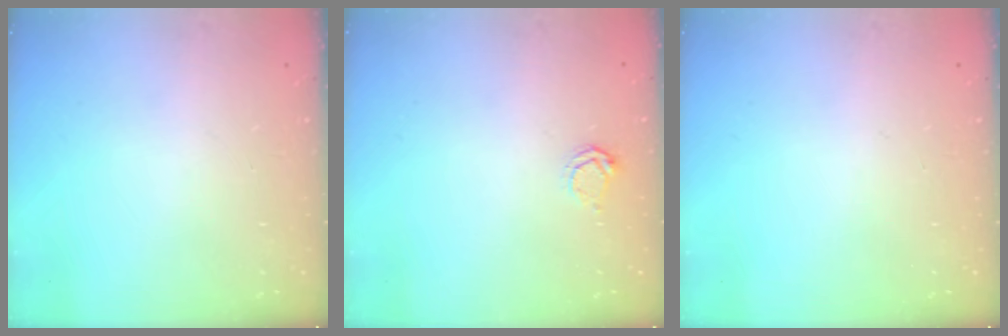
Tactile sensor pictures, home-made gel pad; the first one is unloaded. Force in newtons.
{"total": 3.1, "press": 3.1, "slide": 0.4}
{"total": 0.0}